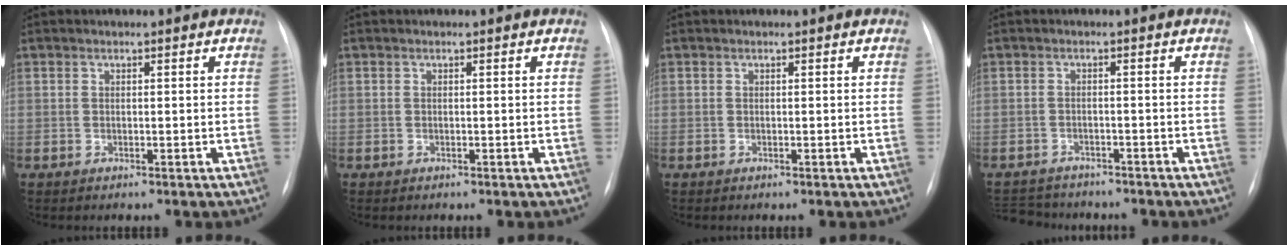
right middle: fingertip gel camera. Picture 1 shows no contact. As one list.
[{"total": 0.0}, {"total": 0.0}, {"total": 8.1, "force": [-7.4, 2.9, 1.9], "torque": [-0.037, 0.002, -0.106]}]